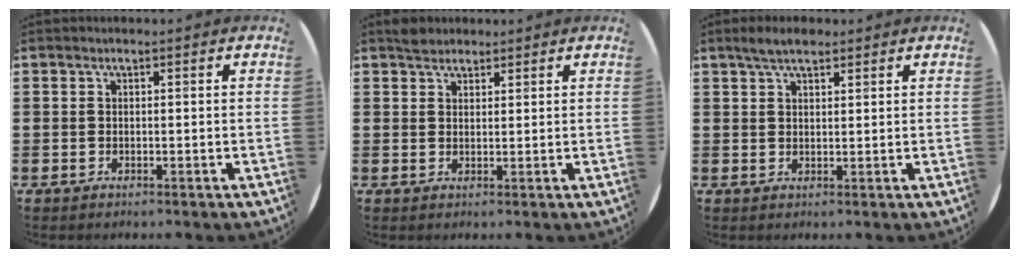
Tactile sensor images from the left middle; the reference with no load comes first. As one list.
[{"total": 2.0, "force": [1.8, 0.8, 0.0], "torque": [0.005, 0.002, 0.035]}, {"total": 3.0, "force": [2.4, 1.0, 1.5], "torque": [-0.025, 0.004, 0.043]}]